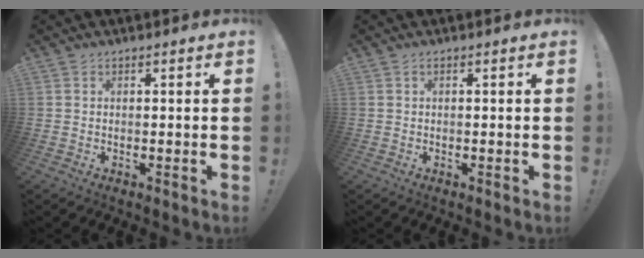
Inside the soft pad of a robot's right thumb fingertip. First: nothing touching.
{"total": 0.6, "force": [-0.2, -0.1, 0.5], "torque": [-0.015, 0.000, -0.002]}